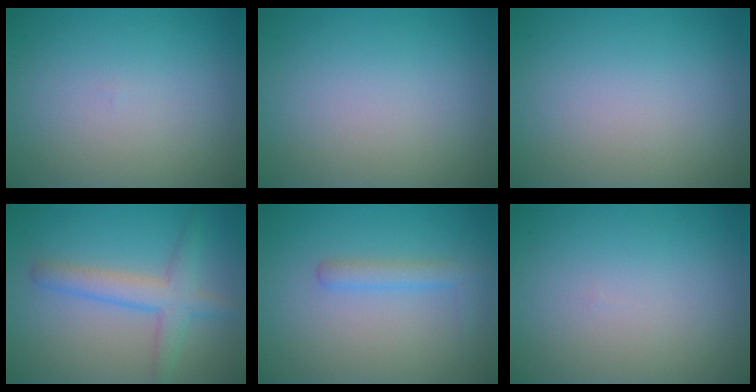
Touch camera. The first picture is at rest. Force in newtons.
{"total": 0.0}
{"total": 0.0}
{"total": 3.7, "press": 3.7, "slide": 0.1}
{"total": 1.9, "press": 1.9, "slide": 0.2}
{"total": 0.0}